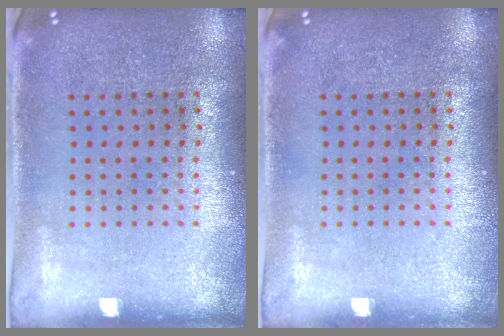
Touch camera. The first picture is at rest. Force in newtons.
{"total": 0.0}